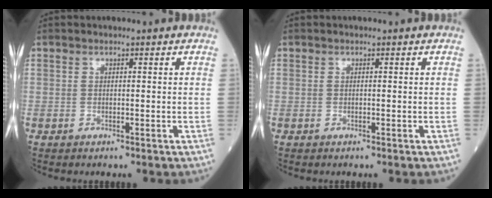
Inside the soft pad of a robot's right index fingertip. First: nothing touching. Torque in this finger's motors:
{"motor_torque": [0.00, 0.00, 0.00, 0.00]}